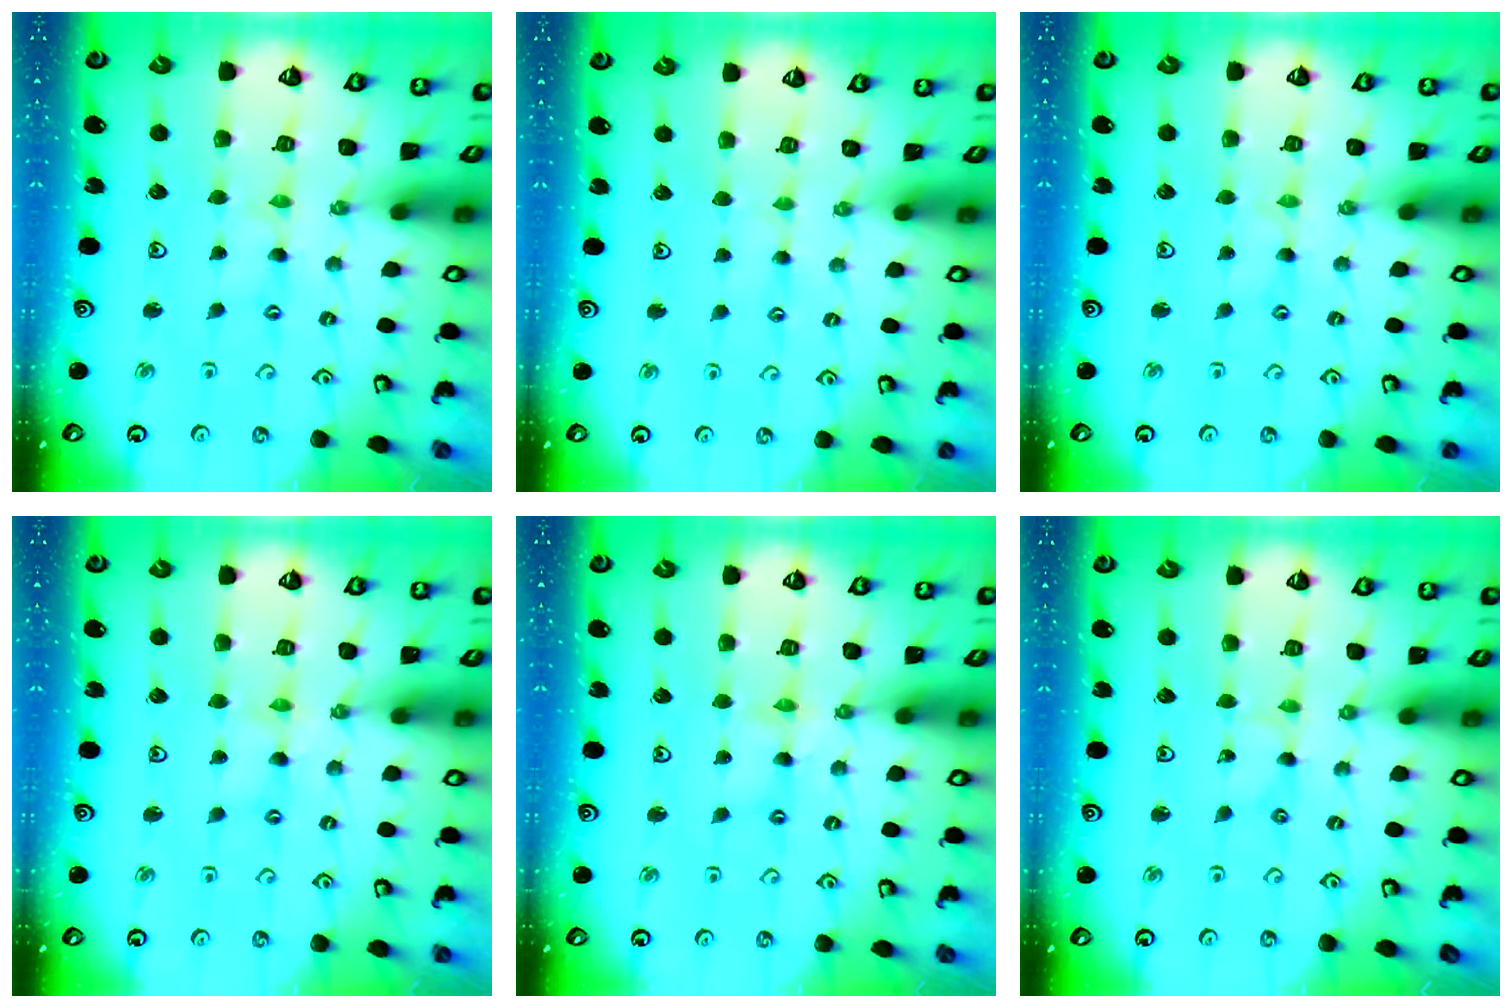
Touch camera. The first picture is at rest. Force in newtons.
{"total": 2.1, "press": 2.1, "slide": 0.3}
{"total": 0.0}
{"total": 0.9, "press": 0.9, "slide": 0.2}
{"total": 2.0, "press": 2.0, "slide": 0.3}
{"total": 0.0}